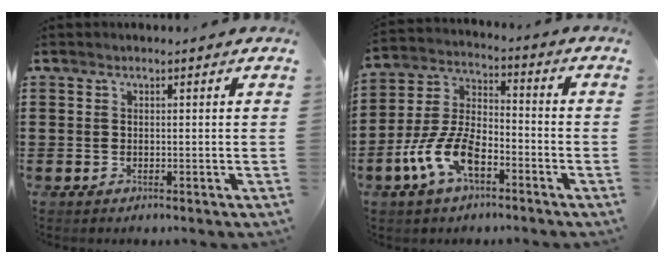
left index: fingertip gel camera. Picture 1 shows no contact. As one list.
[{"total": 9.7, "force": [-5.5, 4.3, 6.6], "torque": [-0.171, -0.004, -0.112]}]